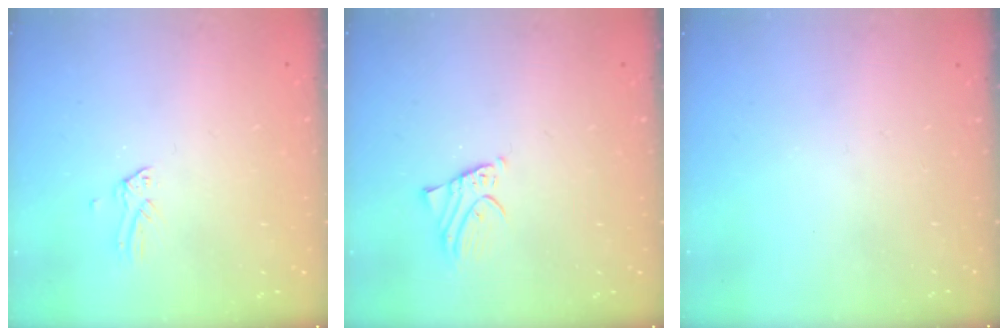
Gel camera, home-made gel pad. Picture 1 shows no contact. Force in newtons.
{"total": 1.8, "press": 1.8, "slide": 0.4}
{"total": 0.0}